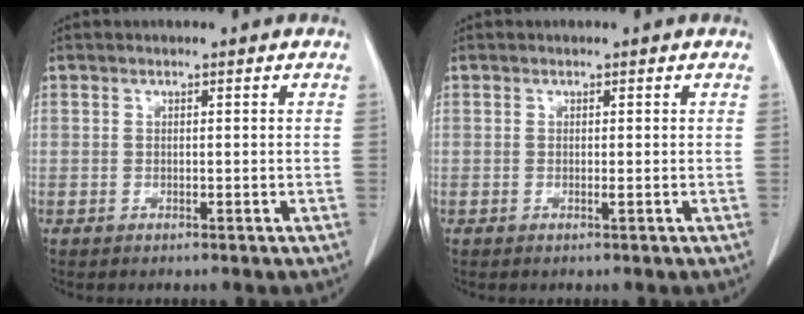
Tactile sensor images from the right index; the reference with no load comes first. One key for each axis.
{"total": 0.0}